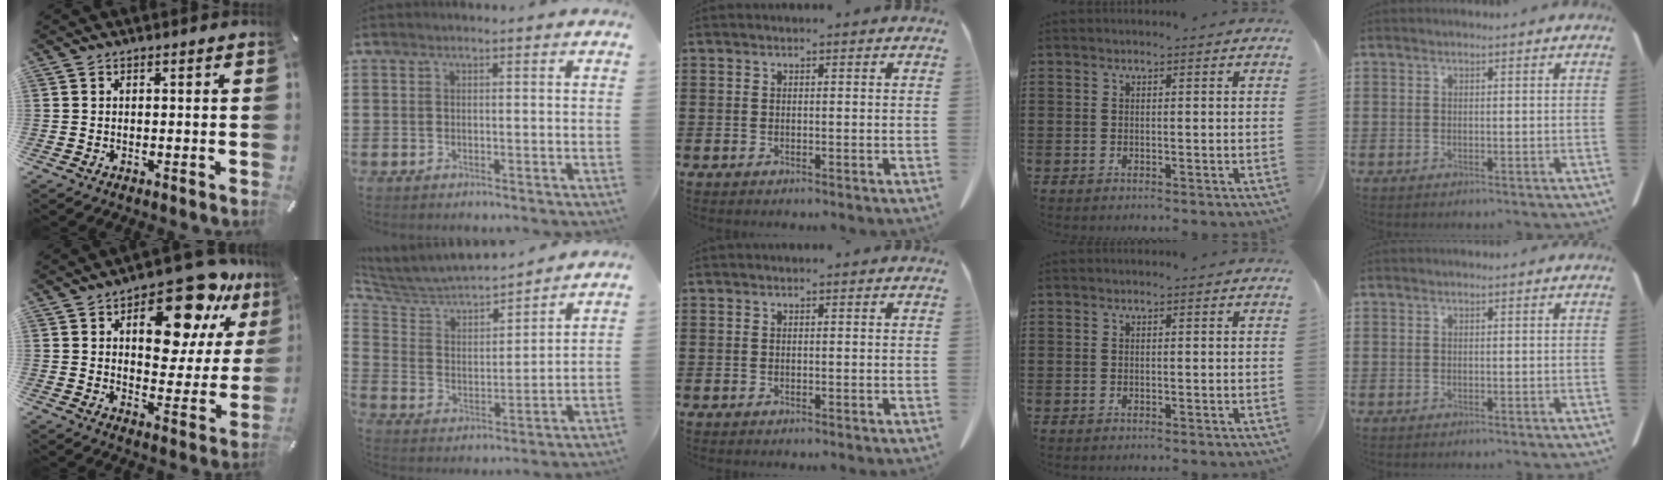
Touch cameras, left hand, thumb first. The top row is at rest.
{"thumb": {"total": 17.9, "force": [10.6, 8.6, 11.6], "torque": [-0.148, -0.059, 0.172]}, "index": {"total": 5.2, "force": [4.9, 1.1, 1.0], "torque": [-0.050, -0.038, 0.078]}}